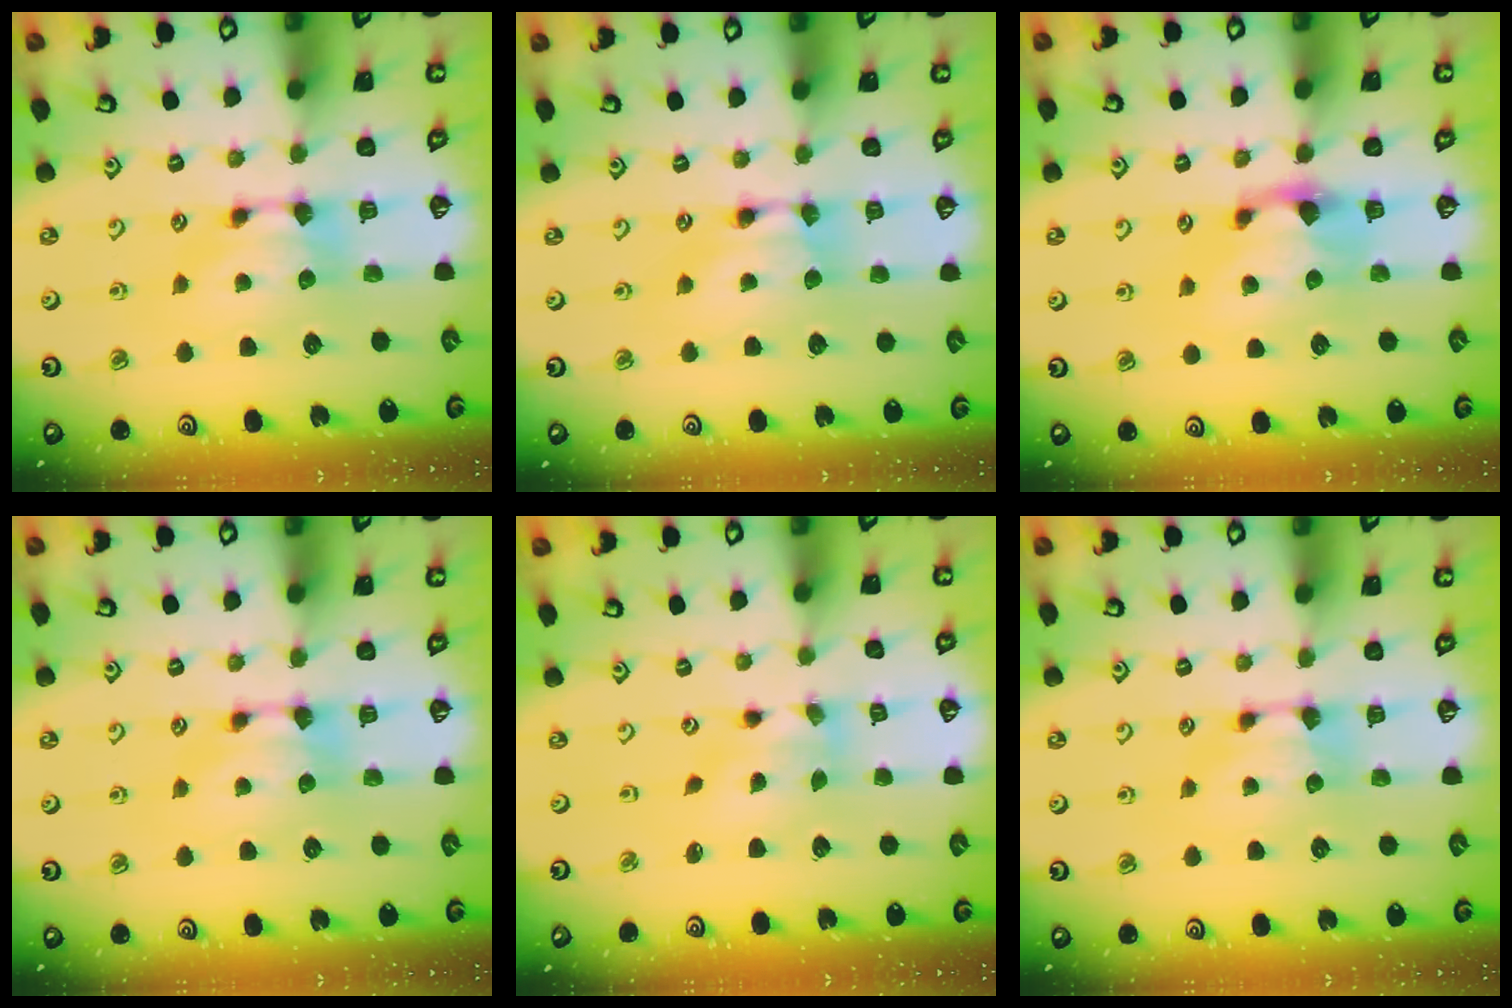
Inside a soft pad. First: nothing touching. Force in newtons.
{"total": 1.6, "press": 1.6, "slide": 0.2}
{"total": 1.1, "press": 0.6, "slide": 0.9}
{"total": 0.0}
{"total": 1.9, "press": 1.3, "slide": 1.3}
{"total": 0.0}